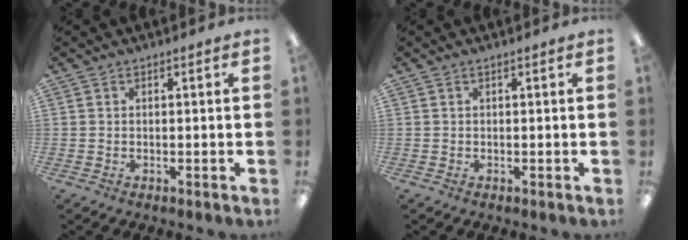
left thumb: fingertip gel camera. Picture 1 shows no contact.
{"total": 0.0}